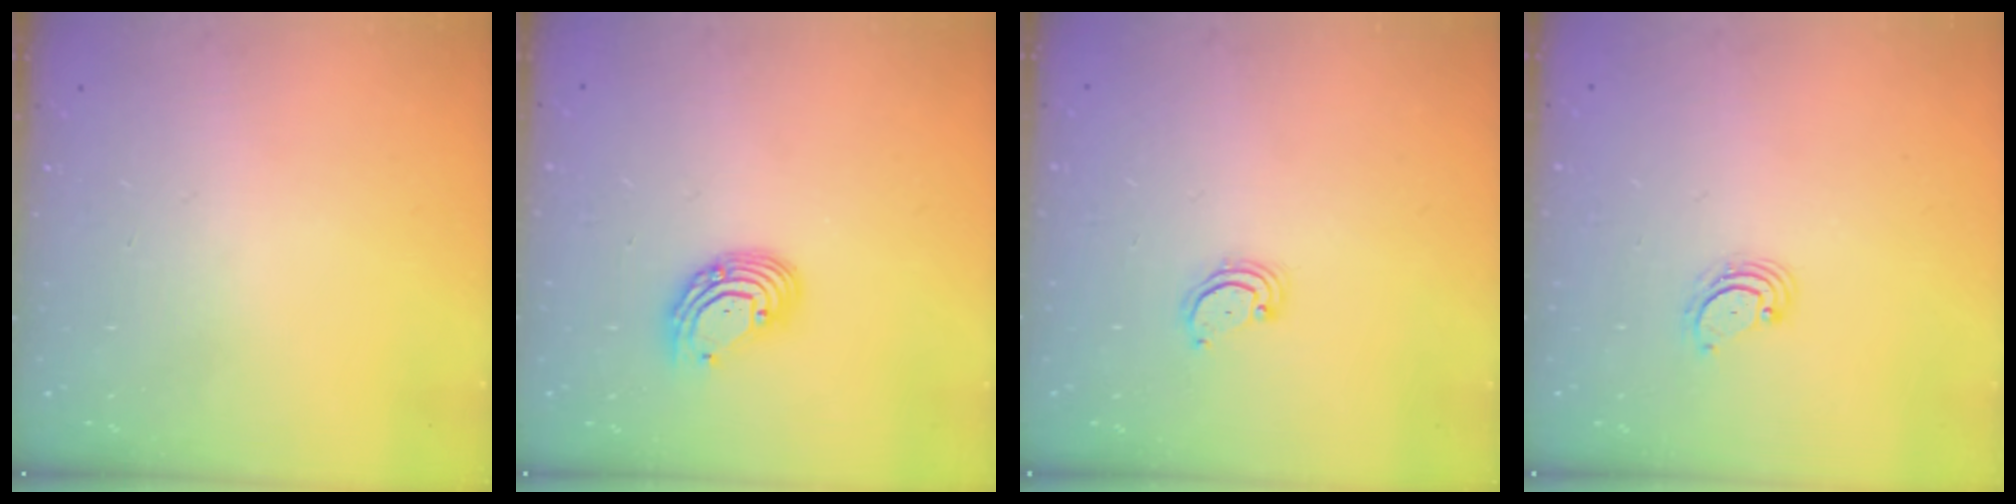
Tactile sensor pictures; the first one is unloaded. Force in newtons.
{"total": 8.3, "press": 8.2, "slide": 0.7}
{"total": 2.3, "press": 2.2, "slide": 0.2}
{"total": 3.3, "press": 3.3, "slide": 0.6}